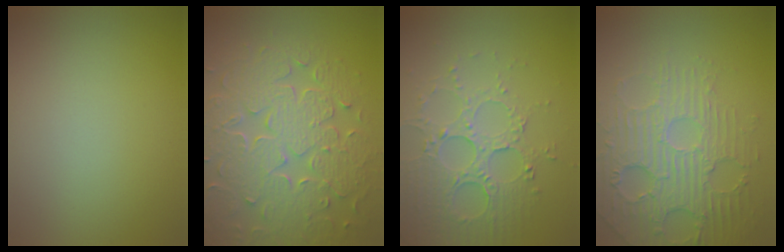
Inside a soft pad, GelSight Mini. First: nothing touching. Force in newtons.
{"total": 8.7, "press": 6.2, "slide": 6.1}
{"total": 5.3, "press": 3.7, "slide": 3.7}
{"total": 4.7, "press": 4.2, "slide": 2.1}